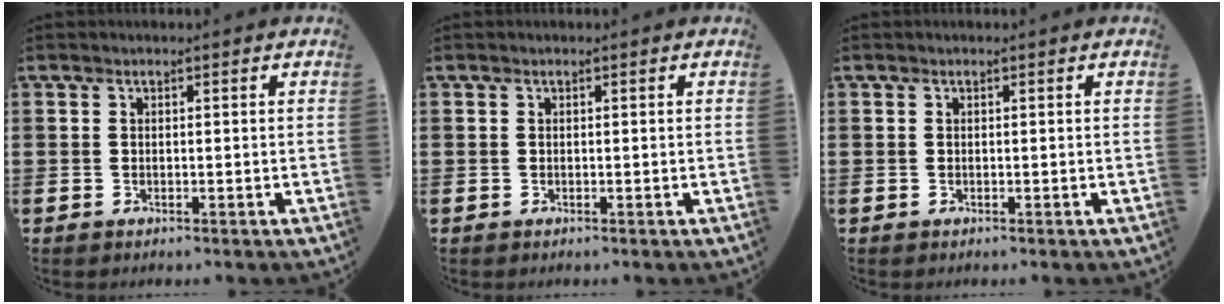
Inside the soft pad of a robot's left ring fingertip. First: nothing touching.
{"total": 0.0}
{"total": 0.0}